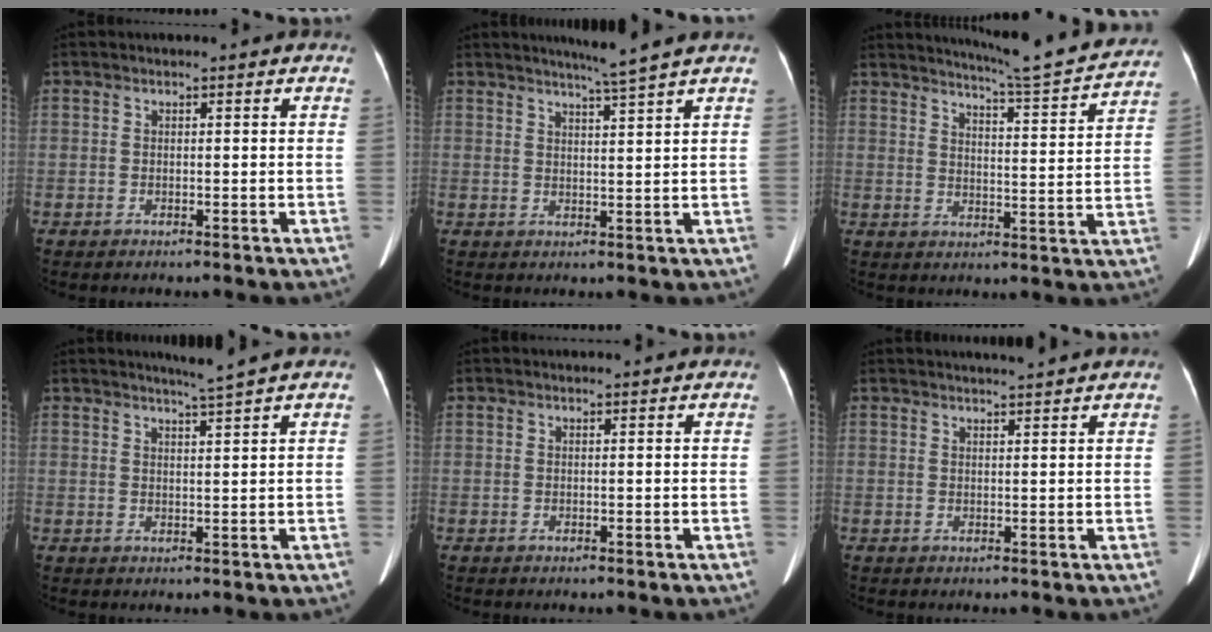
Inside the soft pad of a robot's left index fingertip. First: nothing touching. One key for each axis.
{"total": 4.5, "fx": 3.8, "fy": -1.7, "fz": 1.9, "tx": -0.031, "ty": -0.011, "tz": 0.060}
{"total": 14.6, "fx": 13.8, "fy": -0.6, "fz": 4.7, "tx": -0.079, "ty": -0.032, "tz": 0.176}
{"total": 3.0, "fx": 2.5, "fy": -1.4, "fz": 1.0, "tx": -0.016, "ty": -0.012, "tz": 0.045}
{"total": 1.3, "fx": 1.3, "fy": 0.0, "fz": 0.3, "tx": -0.008, "ty": 0.011, "tz": 0.018}
{"total": 3.9, "fx": 3.6, "fy": -0.6, "fz": 1.3, "tx": -0.017, "ty": 0.011, "tz": 0.048}